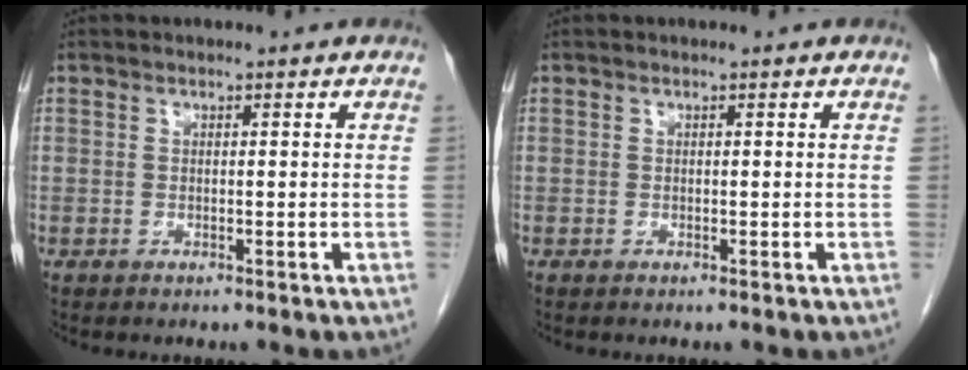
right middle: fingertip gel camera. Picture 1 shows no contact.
{"total": 0.0}